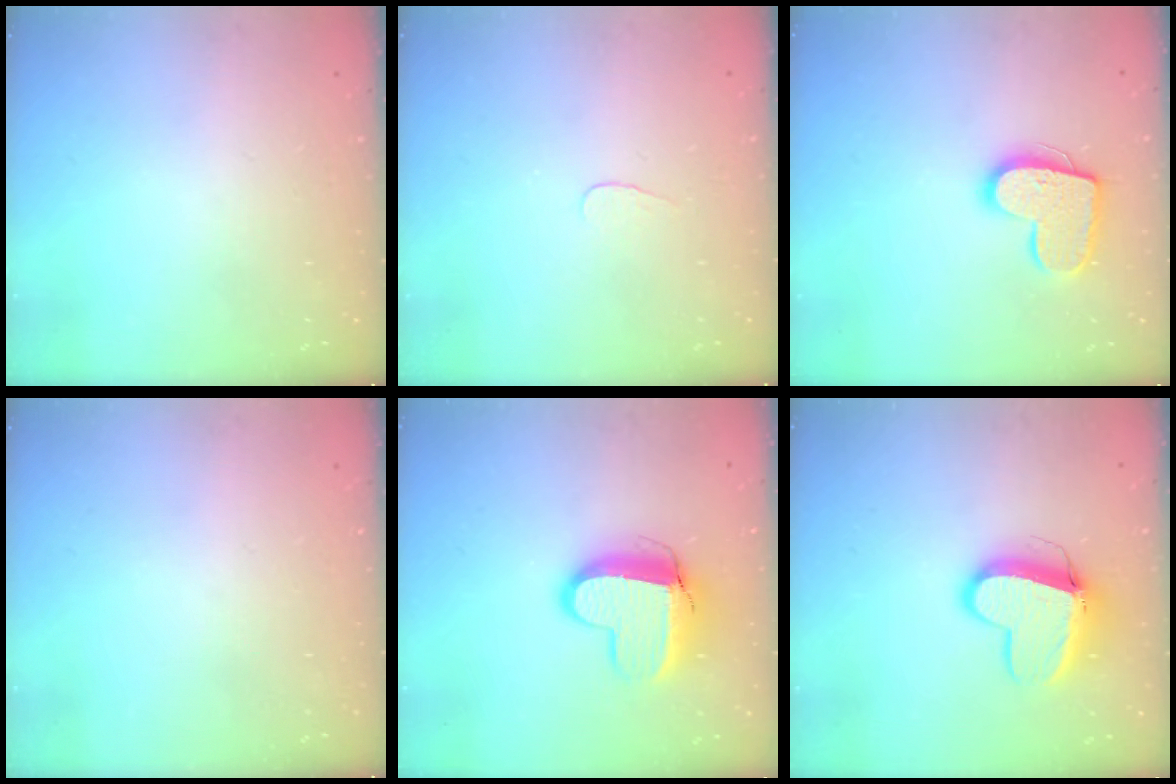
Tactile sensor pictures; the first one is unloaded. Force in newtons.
{"total": 2.8, "press": 2.7, "slide": 0.3}
{"total": 14.5, "press": 14.5, "slide": 0.9}
{"total": 0.0}
{"total": 11.6, "press": 11.6, "slide": 0.6}
{"total": 11.7, "press": 11.6, "slide": 1.3}